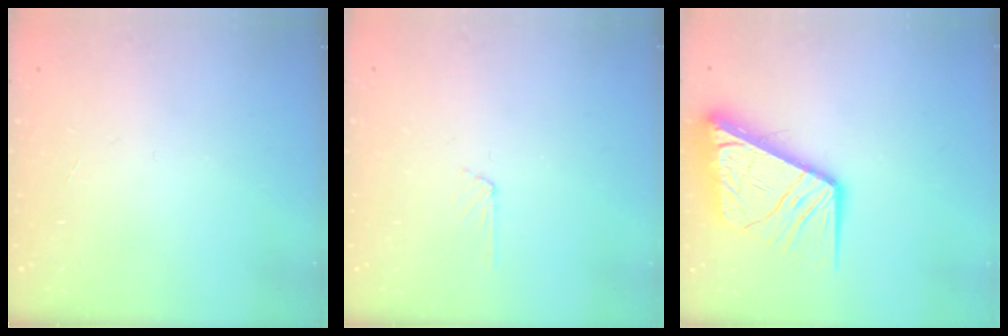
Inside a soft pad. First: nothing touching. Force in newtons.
{"total": 3.6, "press": 3.6, "slide": 0.4}
{"total": 16.5, "press": 16.3, "slide": 2.0}